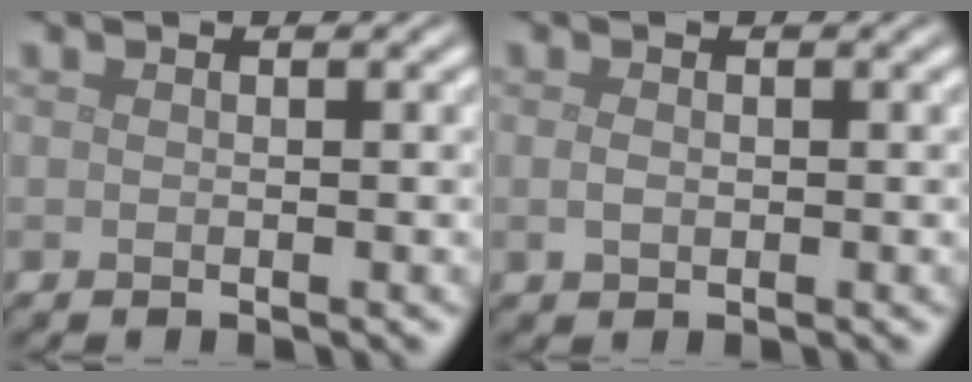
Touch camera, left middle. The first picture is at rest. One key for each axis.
{"total": 1.1, "fx": 0.0, "fy": 0.8, "fz": 0.8, "tx": -0.018, "ty": -0.002, "tz": 0.000}